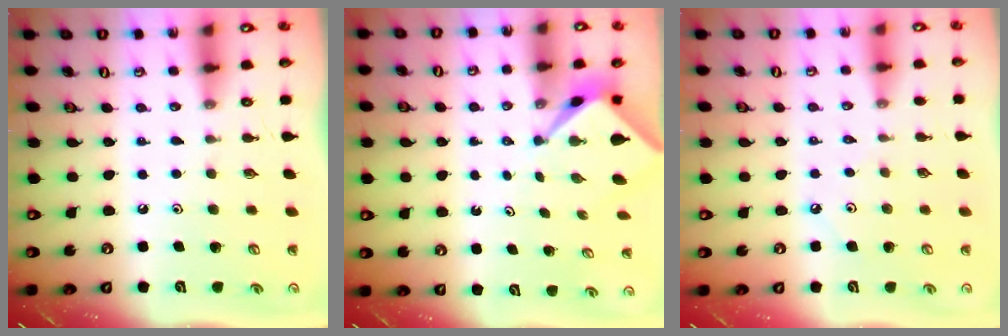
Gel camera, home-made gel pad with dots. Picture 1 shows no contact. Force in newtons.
{"total": 2.1, "press": 2.1, "slide": 0.3}
{"total": 3.3, "press": 3.3, "slide": 0.5}